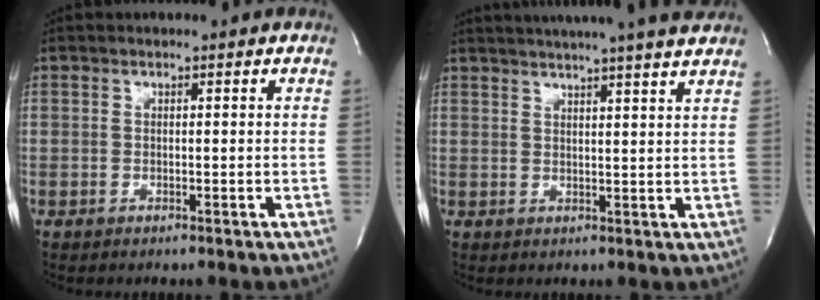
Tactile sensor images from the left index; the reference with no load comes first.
{"total": 16.4, "force": [14.6, -0.4, 7.5], "torque": [-0.126, 0.006, 0.185]}